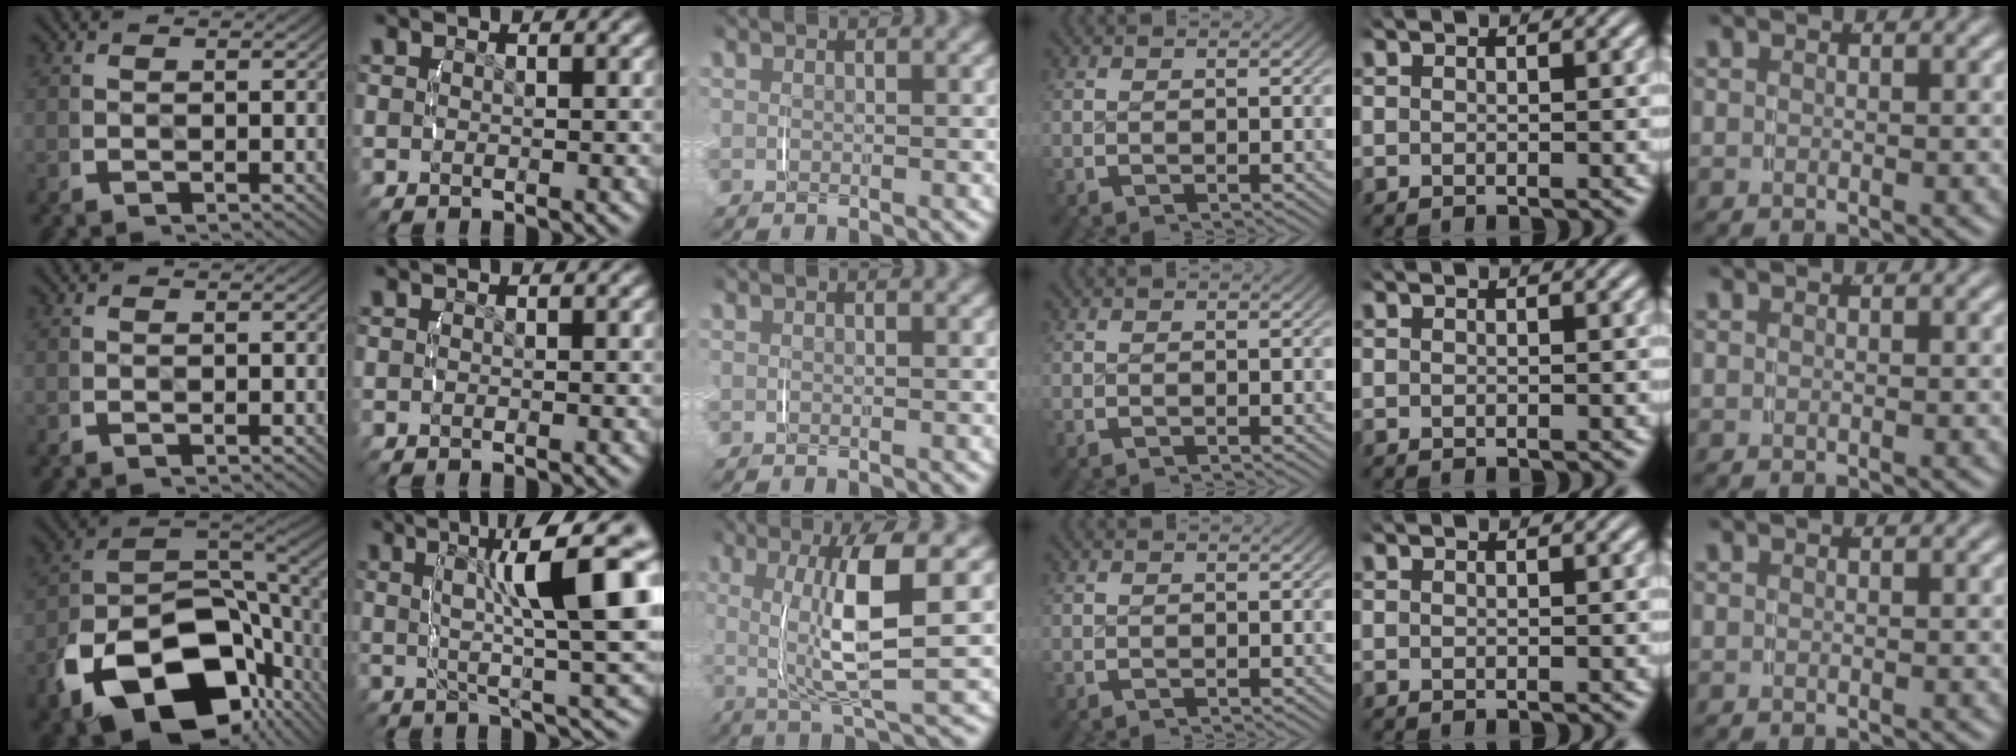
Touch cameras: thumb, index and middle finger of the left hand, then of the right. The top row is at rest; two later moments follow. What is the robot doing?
{"motion": "lift_and_place", "object": "ethernet cable"}